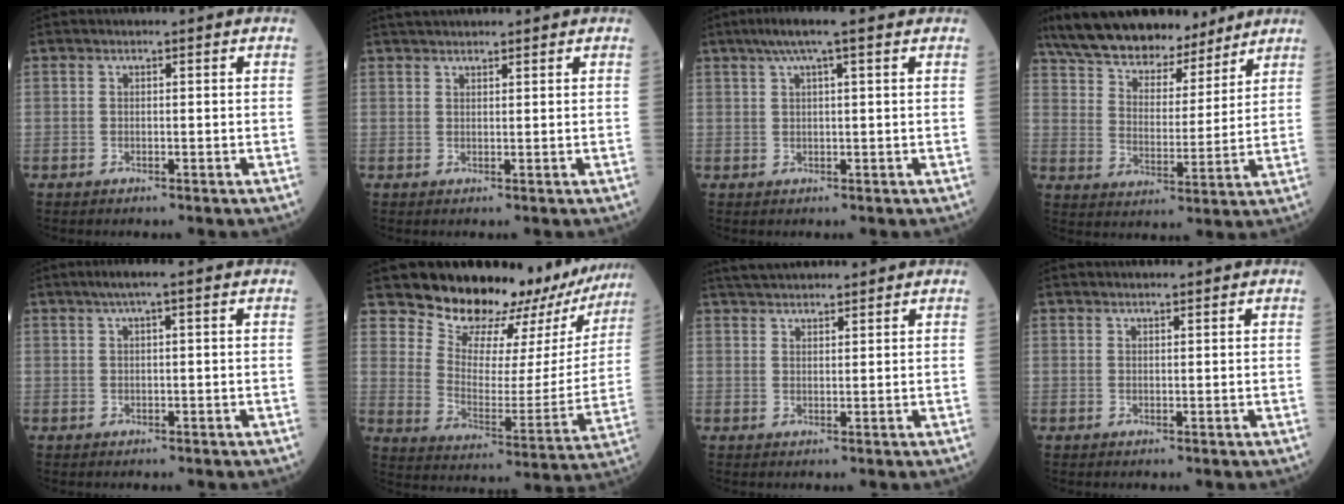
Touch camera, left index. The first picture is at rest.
{"total": 4.2, "force": [3.8, 0.8, 1.6], "torque": [-0.020, 0.035, 0.064]}
{"total": 6.2, "force": [4.2, 0.4, 4.5], "torque": [-0.079, 0.034, 0.070]}
{"total": 18.1, "force": [15.4, 5.9, 7.4], "torque": [-0.135, 0.024, 0.252]}
{"total": 2.8, "force": [1.6, 0.0, 2.2], "torque": [-0.043, 0.016, 0.029]}
{"total": 23.1, "force": [20.3, 7.9, 7.5], "torque": [-0.092, -0.050, 0.257]}
{"total": 6.7, "force": [6.2, 1.1, 2.4], "torque": [-0.040, 0.038, 0.105]}
{"total": 2.0, "force": [1.9, 0.3, 0.6], "torque": [-0.004, 0.021, 0.030]}